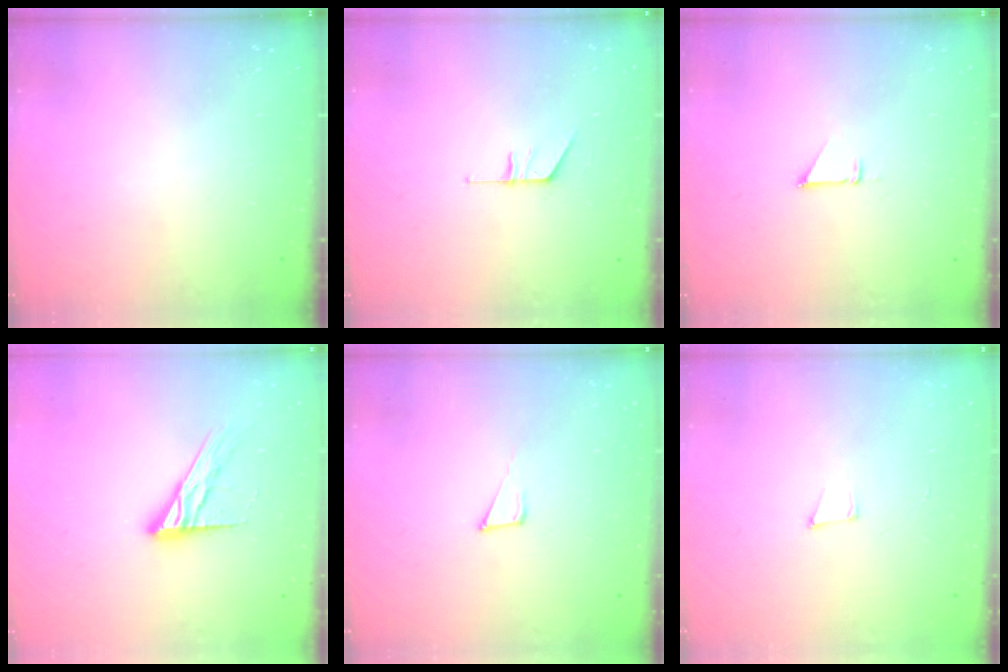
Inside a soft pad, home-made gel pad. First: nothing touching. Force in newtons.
{"total": 5.4, "press": 5.4, "slide": 0.5}
{"total": 1.9, "press": 1.9, "slide": 0.0}
{"total": 13.1, "press": 13.1, "slide": 1.0}
{"total": 6.3, "press": 6.1, "slide": 1.2}
{"total": 5.0, "press": 4.2, "slide": 2.7}